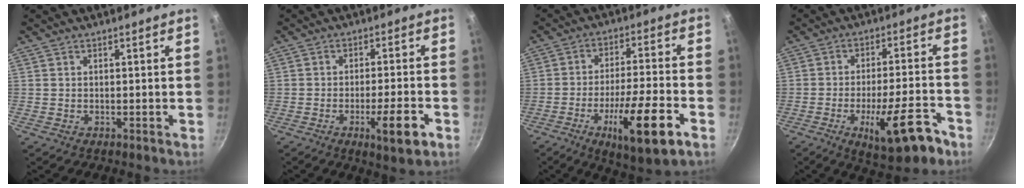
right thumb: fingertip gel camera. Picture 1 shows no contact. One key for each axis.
{"total": 8.1, "fx": -3.4, "fy": 1.5, "fz": 7.2, "tx": -0.103, "ty": 0.014, "tz": -0.048}
{"total": 16.0, "fx": -7.0, "fy": 3.5, "fz": 13.9, "tx": -0.228, "ty": 0.024, "tz": -0.112}
{"total": 14.3, "fx": -7.1, "fy": 4.4, "fz": 11.6, "tx": -0.158, "ty": 0.035, "tz": -0.098}